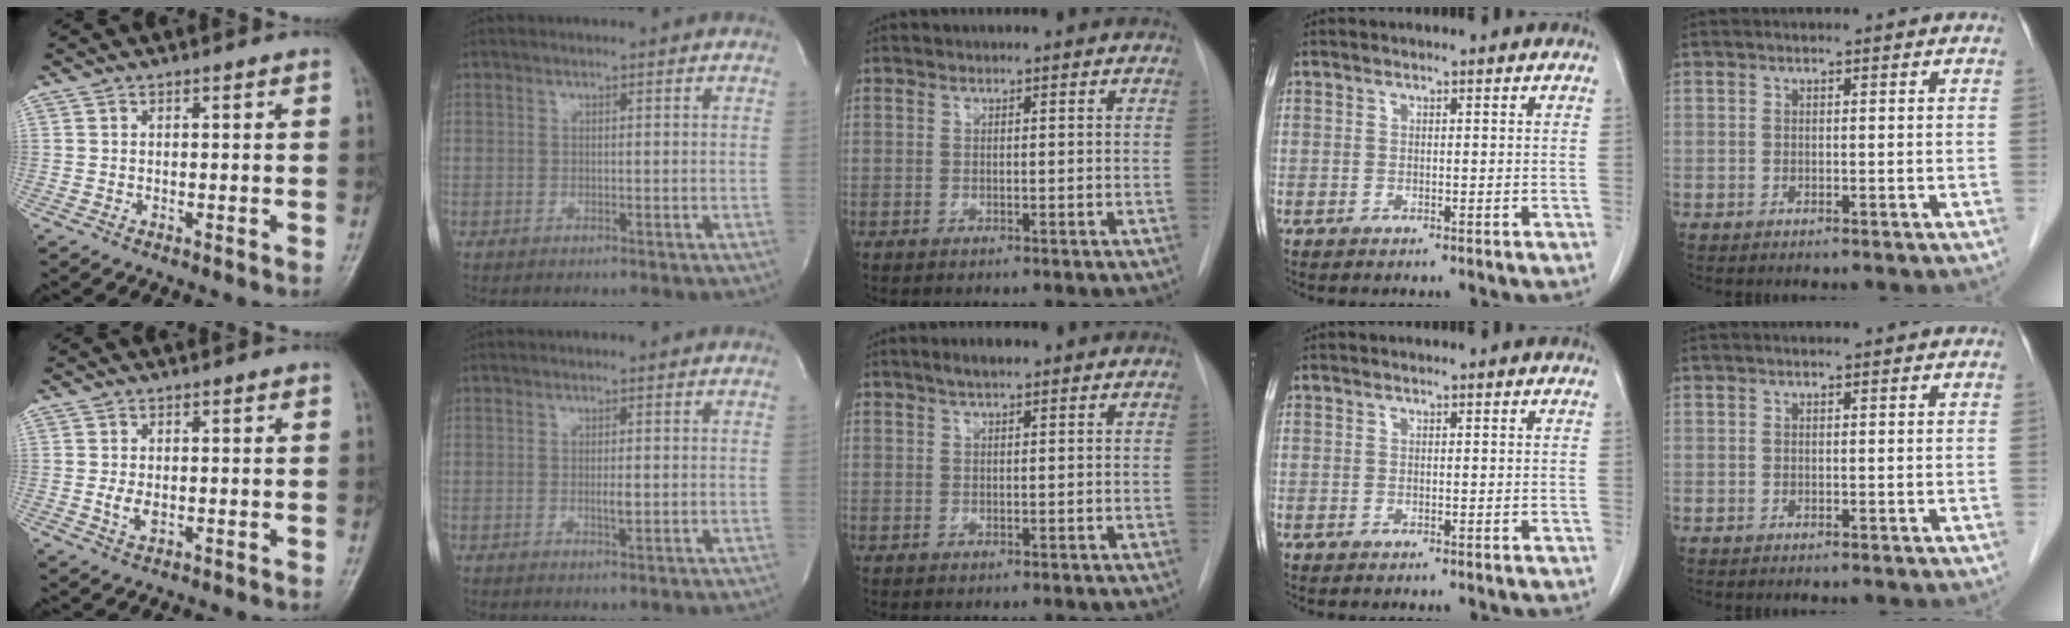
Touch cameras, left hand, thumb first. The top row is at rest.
{"thumb": {"total": 2.8, "force": [0.1, 1.5, 2.4], "torque": [-0.046, -0.006, 0.003]}, "index": {"total": 1.4, "force": [-0.2, 0.3, 1.4], "torque": [-0.023, -0.002, -0.003]}, "middle": {"total": 2.2, "force": [1.5, 0.5, 1.5], "torque": [-0.031, 0.008, 0.026]}}